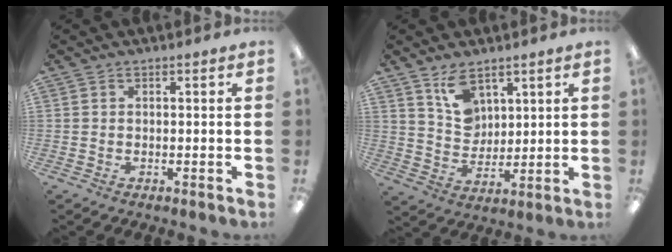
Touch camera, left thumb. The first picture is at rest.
{"total": 9.0, "force": [5.8, 5.7, 3.9], "torque": [-0.066, -0.019, 0.107]}